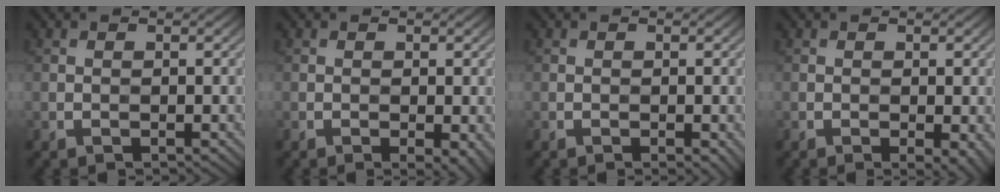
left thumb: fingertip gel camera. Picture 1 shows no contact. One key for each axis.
{"total": 2.0, "fx": -0.6, "fy": 0.5, "fz": 1.9, "tx": -0.028, "ty": -0.005, "tz": -0.006}
{"total": 0.9, "fx": -0.2, "fy": 0.1, "fz": 0.8, "tx": -0.015, "ty": -0.003, "tz": -0.003}
{"total": 2.1, "fx": -0.6, "fy": 0.4, "fz": 1.9, "tx": -0.028, "ty": -0.006, "tz": -0.006}